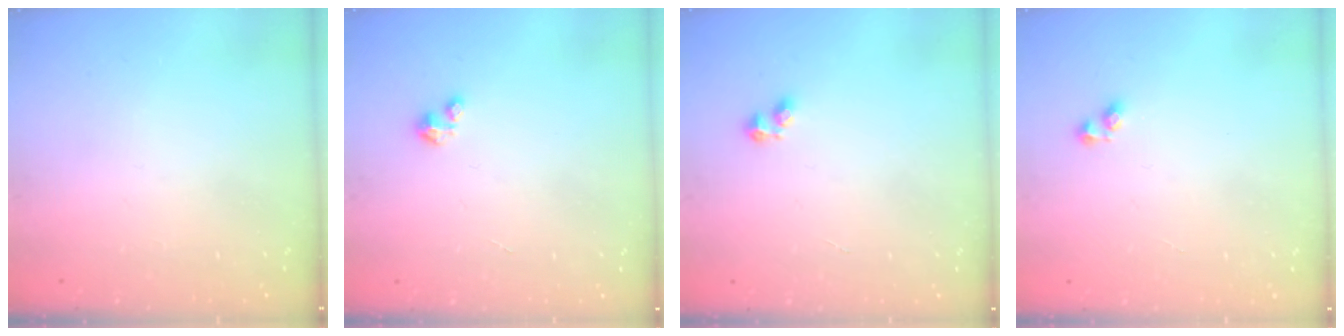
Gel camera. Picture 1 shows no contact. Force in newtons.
{"total": 1.2, "press": 1.2, "slide": 0.2}
{"total": 2.2, "press": 2.1, "slide": 0.6}
{"total": 2.9, "press": 2.6, "slide": 1.3}